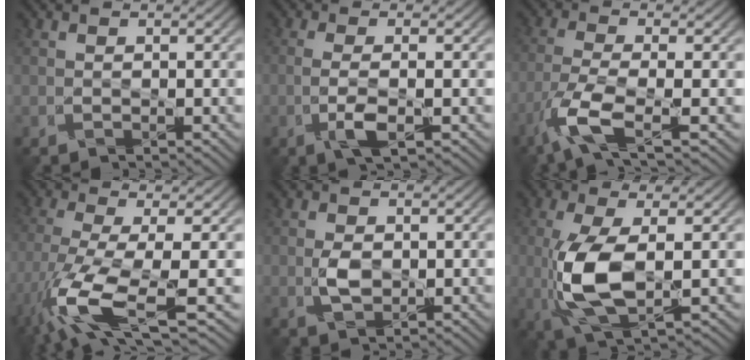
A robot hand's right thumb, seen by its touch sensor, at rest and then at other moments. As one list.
[{"total": 3.4, "force": [-1.2, 0.6, 3.1], "torque": [-0.063, 0.003, -0.030]}, {"total": 6.9, "force": [-3.8, 1.4, 5.5], "torque": [-0.120, -0.006, -0.094]}, {"total": 10.7, "force": [-4.5, 2.4, 9.5], "torque": [-0.190, -0.014, -0.086]}, {"total": 2.3, "force": [-0.2, 1.4, 1.7], "torque": [-0.036, -0.001, -0.005]}, {"total": 9.0, "force": [-0.9, 3.4, 8.3], "torque": [-0.188, -0.005, -0.018]}]